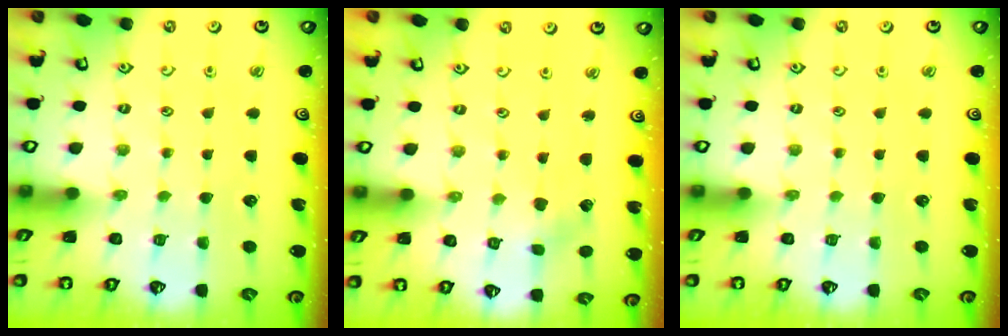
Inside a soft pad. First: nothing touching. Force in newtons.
{"total": 2.5, "press": 2.5, "slide": 0.3}
{"total": 0.0}